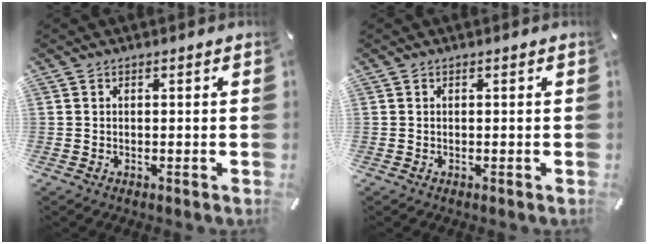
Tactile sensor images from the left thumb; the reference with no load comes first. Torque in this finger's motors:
{"motor_torque": [-0.25, 0.00, 0.04, 0.01, 0.00]}